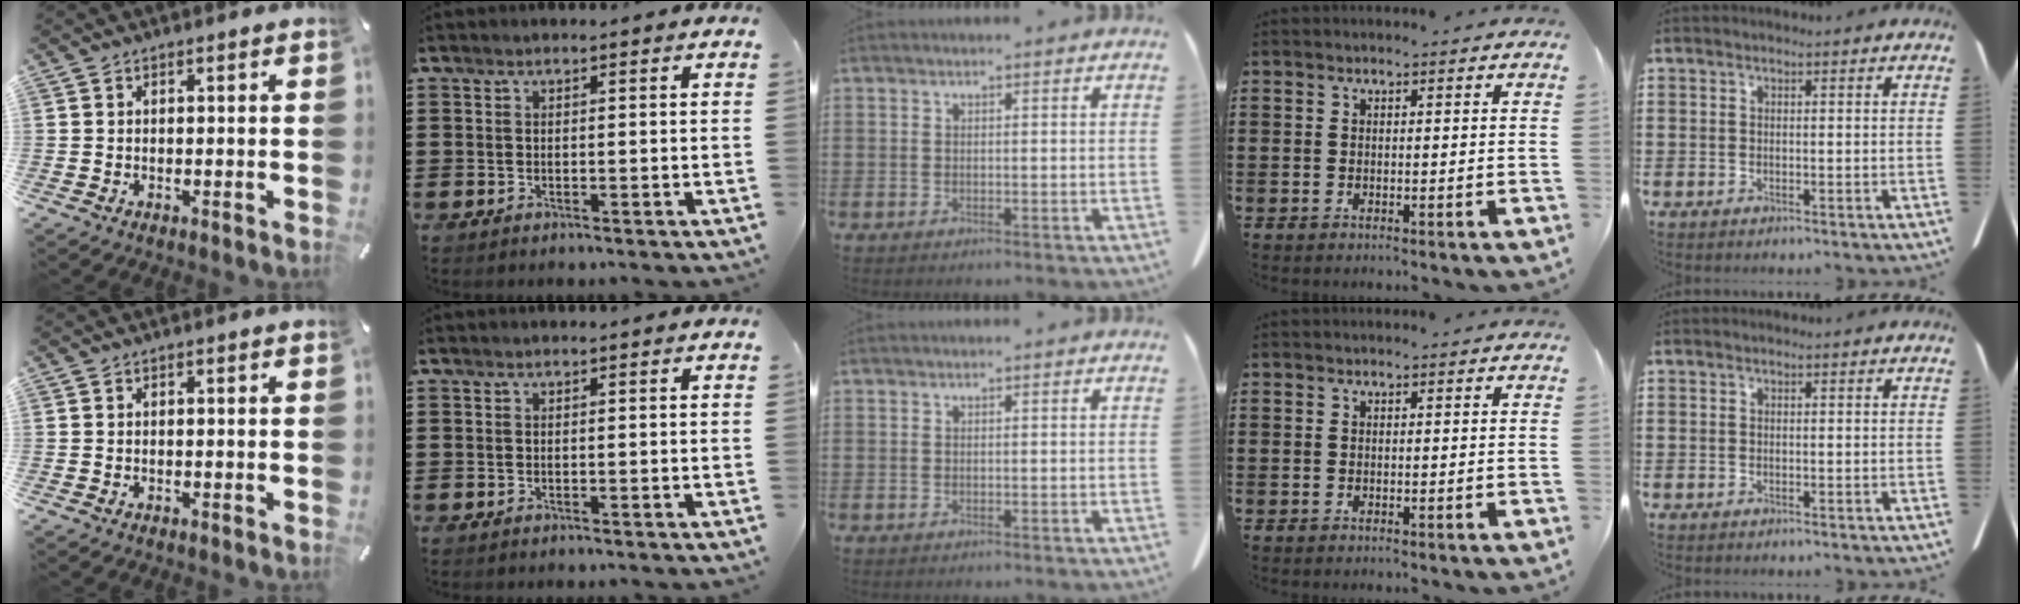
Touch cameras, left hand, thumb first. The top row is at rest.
{}